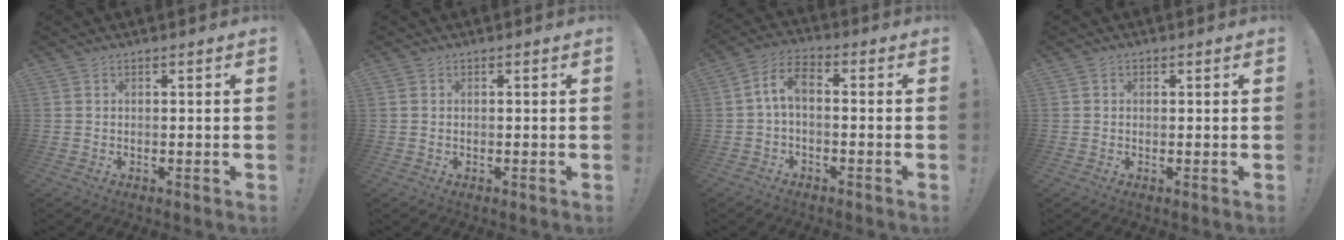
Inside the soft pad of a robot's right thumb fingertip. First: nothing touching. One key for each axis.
{"total": 0.5, "fx": 0.1, "fy": 0.4, "fz": 0.3, "tx": -0.009, "ty": 0.003, "tz": 0.002}
{"total": 6.6, "fx": -0.3, "fy": 3.3, "fz": 5.7, "tx": -0.123, "ty": 0.008, "tz": -0.003}
{"total": 0.9, "fx": 0.0, "fy": 0.8, "fz": 0.3, "tx": -0.003, "ty": 0.003, "tz": -0.002}